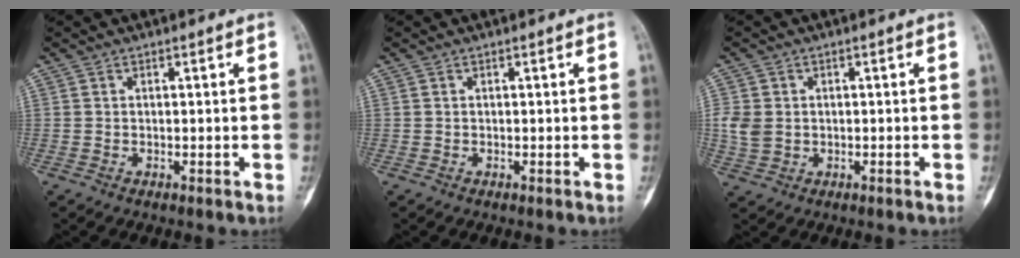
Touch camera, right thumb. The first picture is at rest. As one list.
[{"total": 0.0}, {"total": 4.3, "force": [0.0, 3.5, 2.6], "torque": [-0.051, 0.002, 0.001]}]